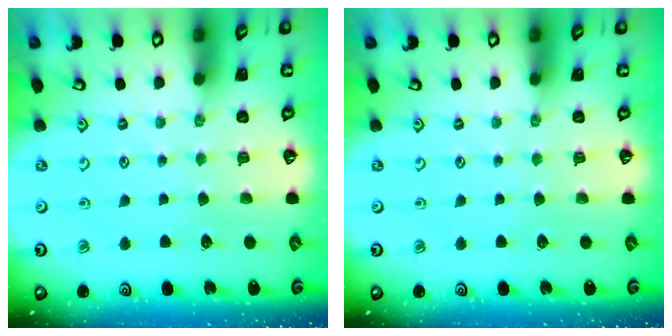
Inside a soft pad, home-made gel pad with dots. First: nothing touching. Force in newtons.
{"total": 0.0}